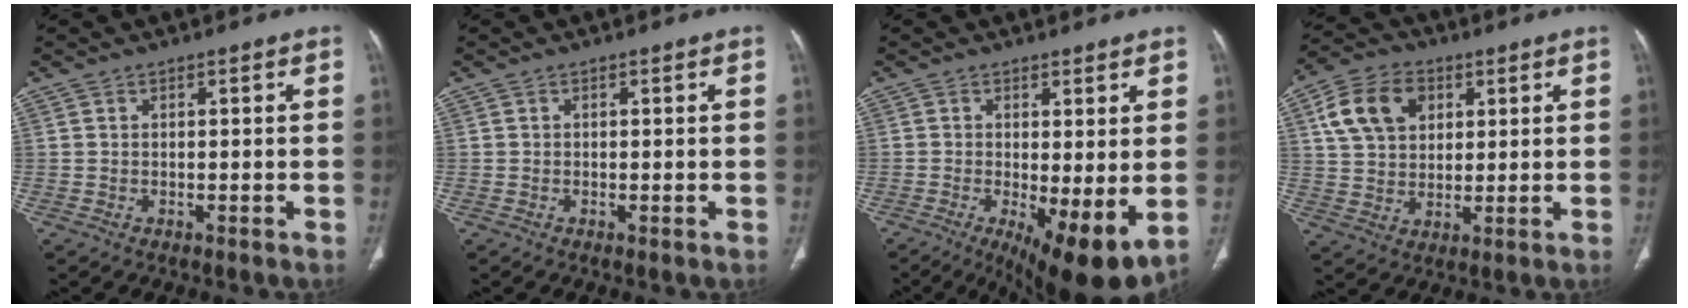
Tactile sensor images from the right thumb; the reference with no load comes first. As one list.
[{"total": 0.0}, {"total": 11.2, "force": [-2.2, 3.5, 10.4], "torque": [-0.162, -0.025, -0.024]}, {"total": 12.1, "force": [4.3, 8.6, 7.3], "torque": [-0.115, 0.001, 0.077]}]